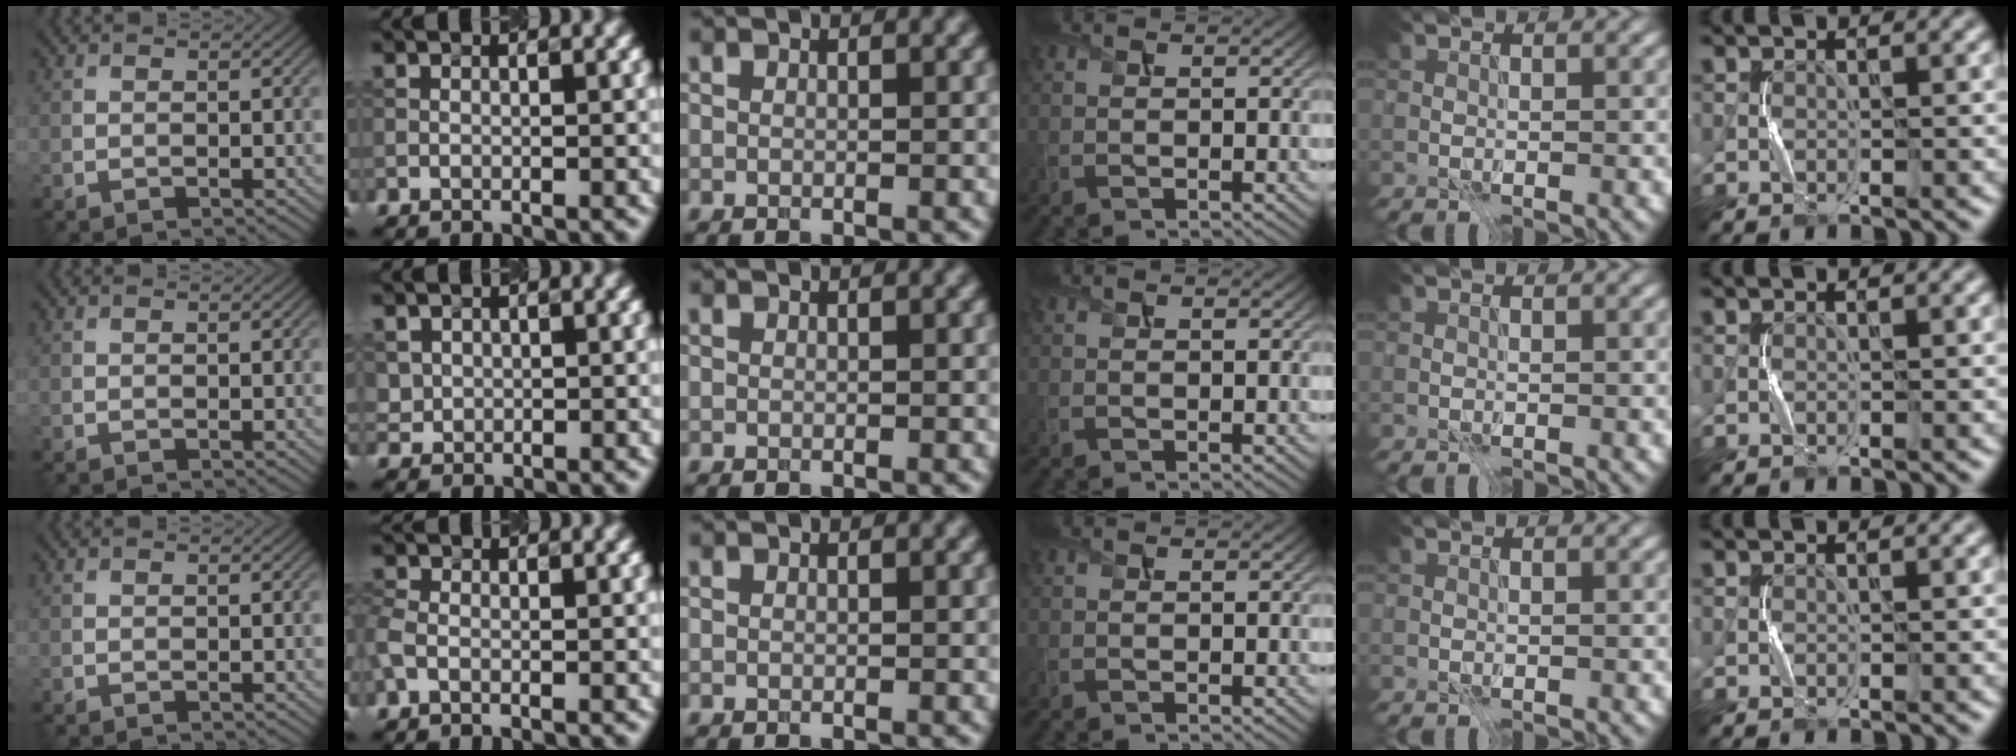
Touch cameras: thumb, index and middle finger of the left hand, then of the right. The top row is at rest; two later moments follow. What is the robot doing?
{"motion": "press", "object": "toy piano key"}